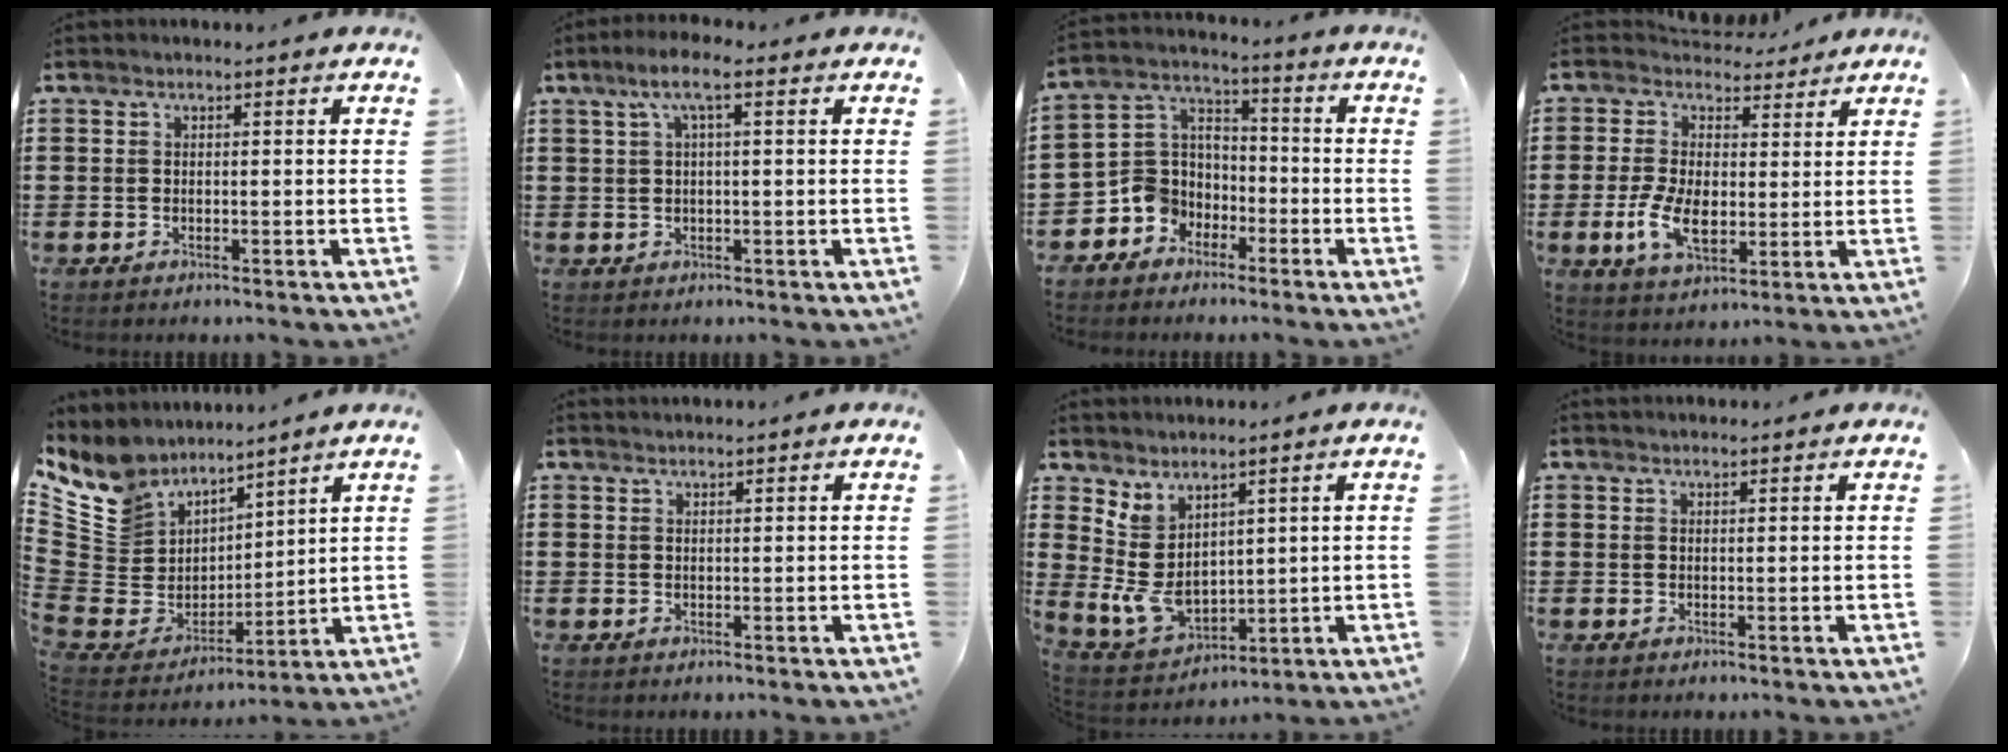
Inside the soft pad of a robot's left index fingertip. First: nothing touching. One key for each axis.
{"total": 4.0, "fx": 1.2, "fy": 0.7, "fz": 3.7, "tx": -0.075, "ty": 0.008, "tz": 0.019}
{"total": 6.2, "fx": -3.4, "fy": 5.2, "fz": 0.4, "tx": -0.051, "ty": 0.004, "tz": -0.075}
{"total": 8.2, "fx": 0.7, "fy": 5.5, "fz": 6.0, "tx": -0.135, "ty": -0.006, "tz": 0.011}
{"total": 11.1, "fx": 8.1, "fy": 7.2, "fz": 2.1, "tx": -0.103, "ty": -0.060, "tz": 0.159}
{"total": 0.8, "fx": 0.8, "fy": 0.0, "fz": 0.1, "tx": -0.004, "ty": -0.002, "tz": 0.016}
{"total": 6.8, "fx": 2.1, "fy": 4.7, "fz": 4.4, "tx": -0.119, "ty": -0.012, "tz": 0.042}
{"total": 0.7, "fx": 0.7, "fy": 0.1, "fz": 0.1, "tx": -0.003, "ty": -0.001, "tz": 0.015}